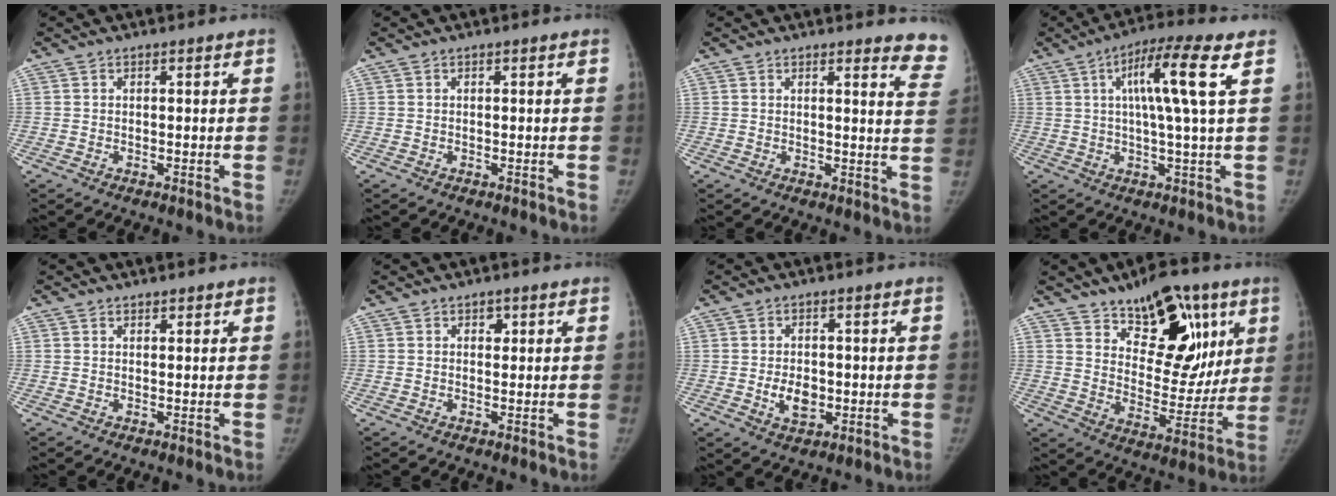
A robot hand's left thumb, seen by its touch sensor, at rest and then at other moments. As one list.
[{"total": 0.0}, {"total": 8.5, "force": [8.1, 1.6, 2.2], "torque": [0.016, -0.068, 0.057]}, {"total": 10.9, "force": [3.5, 0.2, 10.3], "torque": [-0.187, 0.002, 0.049]}, {"total": 1.1, "force": [0.9, 0.5, 0.3], "torque": [0.004, -0.006, 0.012]}, {"total": 1.5, "force": [0.8, 1.1, 0.7], "torque": [0.001, -0.002, 0.010]}, {"total": 5.1, "force": [-0.7, 3.5, 3.6], "torque": [-0.048, -0.002, -0.005]}, {"total": 20.3, "force": [10.0, 11.2, 13.6], "torque": [-0.124, -0.049, 0.155]}]